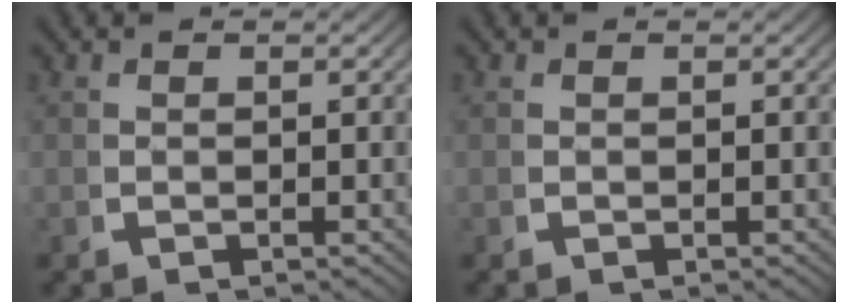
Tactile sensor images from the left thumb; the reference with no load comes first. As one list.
[{"total": 0.0}]